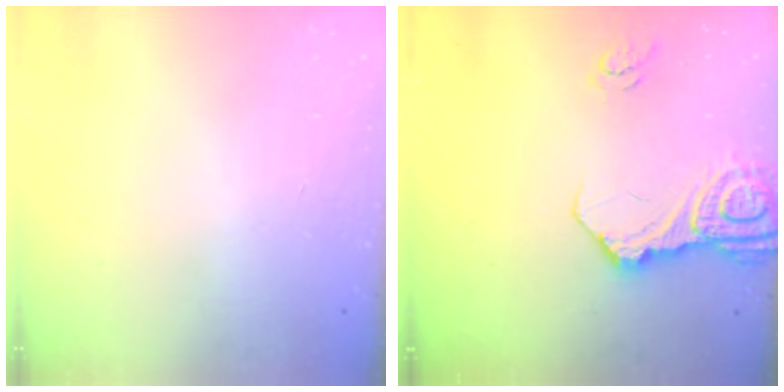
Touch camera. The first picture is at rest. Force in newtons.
{"total": 13.2, "press": 13.2, "slide": 1.4}